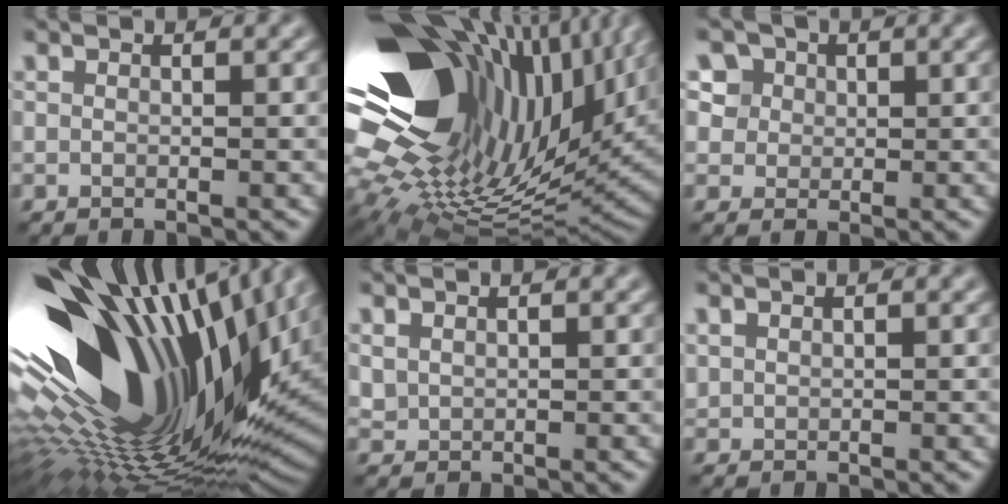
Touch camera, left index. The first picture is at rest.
{"total": 20.4, "force": [5.9, 10.8, 16.3], "torque": [-0.269, 0.011, 0.104]}
{"total": 7.0, "force": [3.5, 5.5, 2.7], "torque": [-0.064, 0.010, 0.048]}
{"total": 20.1, "force": [3.2, 8.2, 18.1], "torque": [-0.314, -0.022, 0.039]}
{"total": 1.0, "force": [0.7, 0.7, 0.3], "torque": [-0.012, -0.002, 0.018]}
{"total": 0.6, "force": [0.6, 0.3, 0.1], "torque": [-0.006, -0.001, 0.014]}